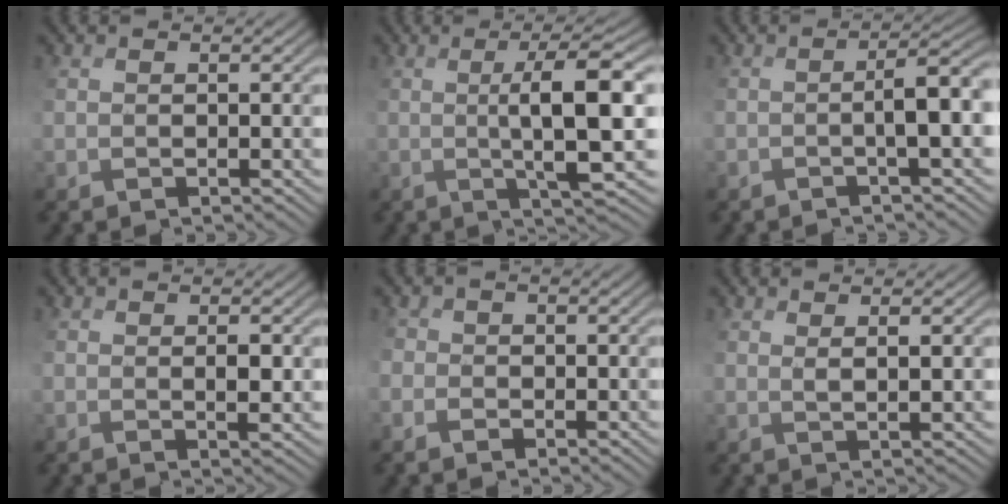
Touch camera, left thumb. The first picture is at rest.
{"total": 7.4, "force": [0.7, 0.5, 7.4], "torque": [-0.115, 0.017, 0.015]}
{"total": 4.5, "force": [-1.0, 0.2, 4.4], "torque": [-0.062, 0.013, -0.023]}
{"total": 2.3, "force": [0.5, 0.9, 2.0], "torque": [-0.040, 0.000, 0.014]}
{"total": 2.4, "force": [-1.0, 2.0, 0.9], "torque": [-0.026, 0.001, -0.021]}
{"total": 2.4, "force": [1.6, -0.5, 1.6], "torque": [-0.027, 0.013, 0.034]}